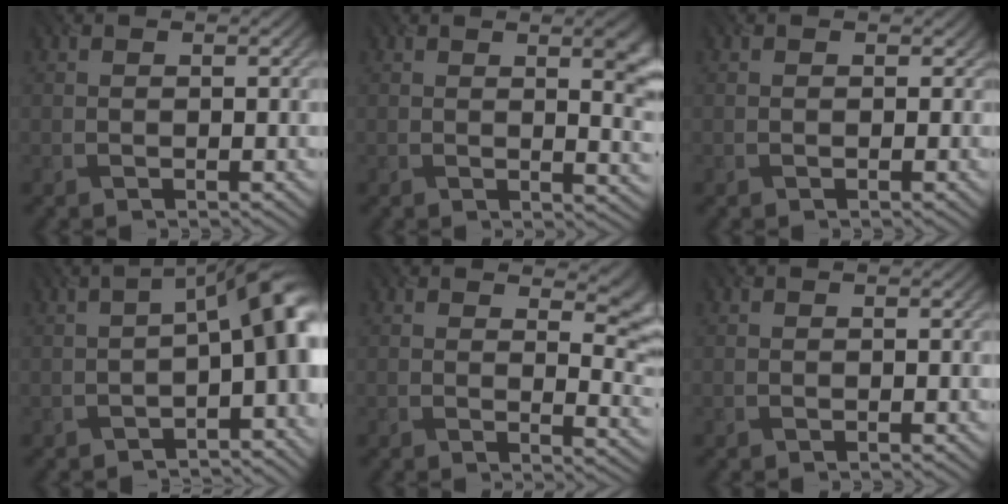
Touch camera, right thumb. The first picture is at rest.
{"total": 6.2, "force": [1.7, 2.5, 5.4], "torque": [-0.053, -0.002, 0.025]}
{"total": 0.8, "force": [-0.2, 0.6, -0.4], "torque": [0.006, -0.005, -0.001]}
{"total": 8.6, "force": [-2.0, 3.8, 7.5], "torque": [-0.095, -0.008, -0.029]}
{"total": 7.1, "force": [3.9, 3.1, 5.0], "torque": [-0.049, -0.012, 0.068]}
{"total": 0.0}